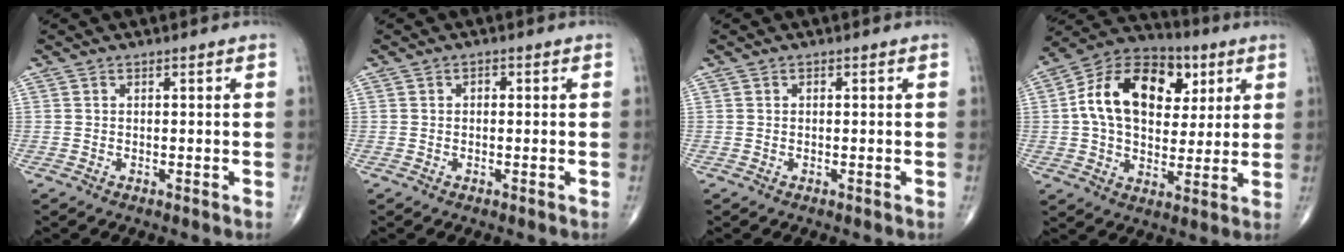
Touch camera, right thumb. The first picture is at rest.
{"total": 1.2, "force": [0.1, 0.8, 0.9], "torque": [-0.011, 0.007, 0.000]}
{"total": 0.5, "force": [0.1, 0.3, 0.4], "torque": [-0.009, 0.001, 0.003]}
{"total": 19.9, "force": [4.8, 13.2, 14.1], "torque": [-0.212, 0.009, 0.073]}